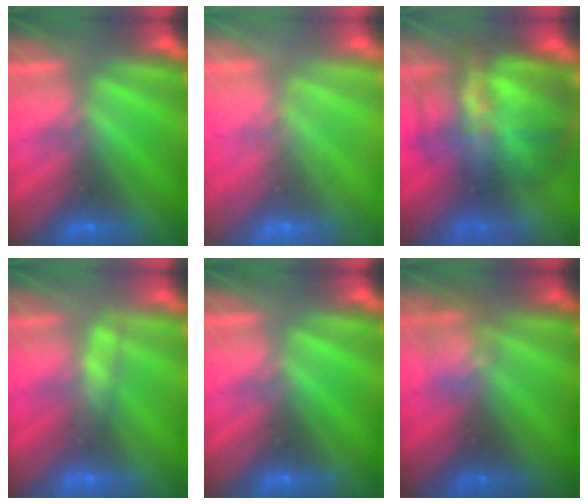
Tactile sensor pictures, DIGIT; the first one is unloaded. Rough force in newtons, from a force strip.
{"total": 7.8}
{"total": 11.0}
{"total": 2.6}
{"total": 0.0}
{"total": 2.3}